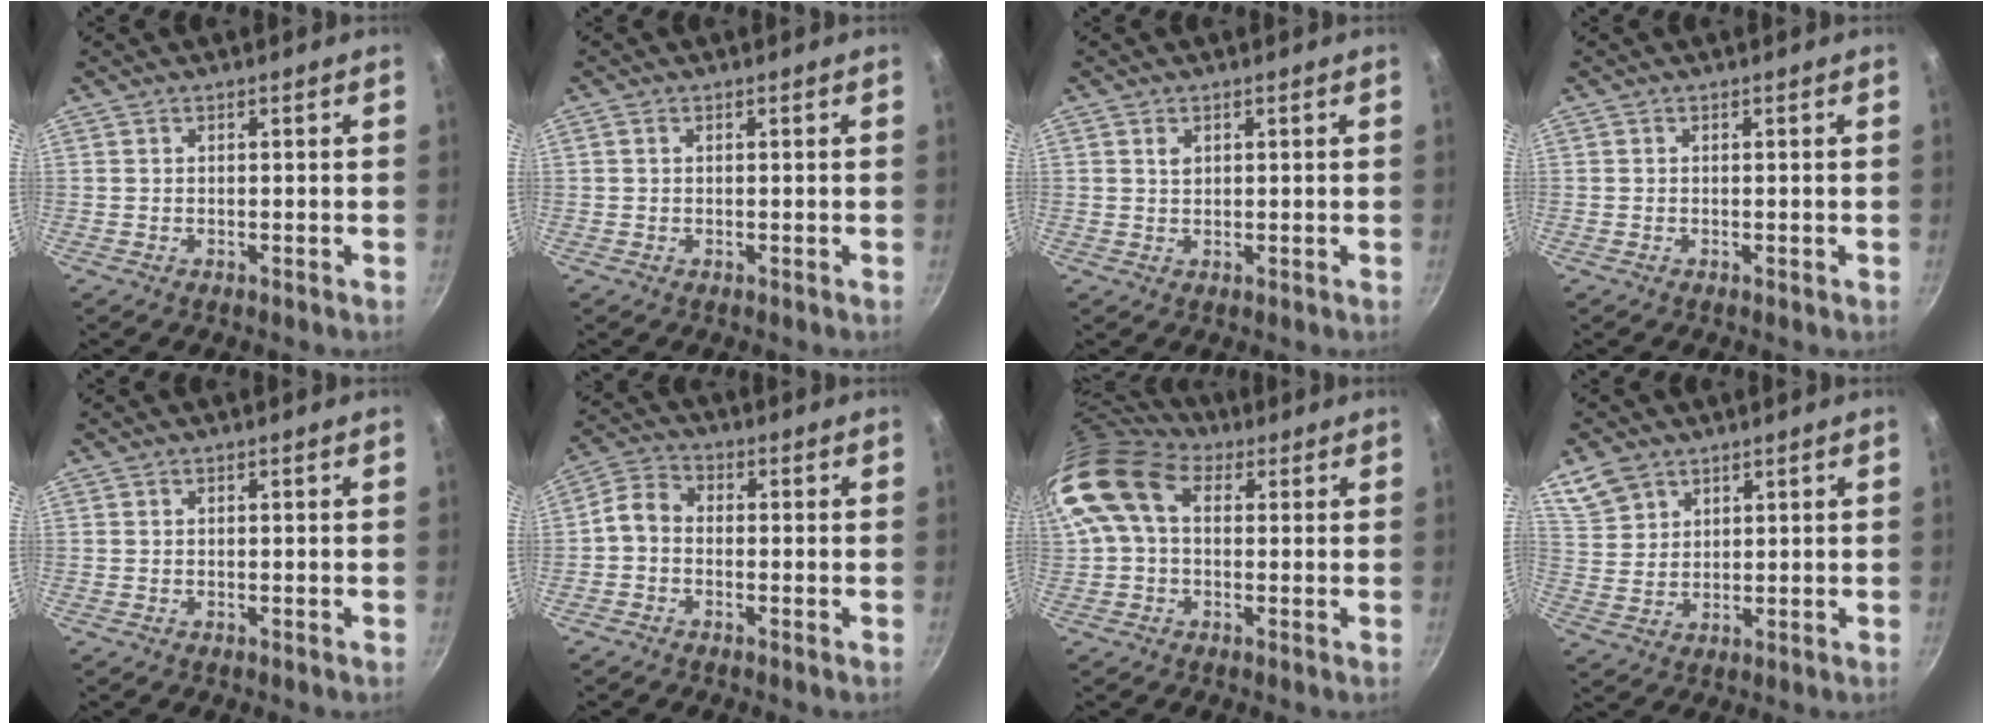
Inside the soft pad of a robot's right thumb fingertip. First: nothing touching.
{"total": 0.7, "force": [0.2, 0.5, 0.4], "torque": [-0.008, 0.003, 0.003]}
{"total": 1.4, "force": [0.6, 1.0, 0.8], "torque": [-0.011, 0.001, 0.010]}
{"total": 0.0}
{"total": 0.0}
{"total": 4.5, "force": [-1.3, 3.4, 2.8], "torque": [-0.057, 0.029, -0.040]}
{"total": 14.1, "force": [3.6, 9.4, 9.8], "torque": [-0.185, 0.020, 0.050]}
{"total": 6.6, "force": [4.3, 4.4, 2.4], "torque": [-0.030, -0.012, 0.091]}